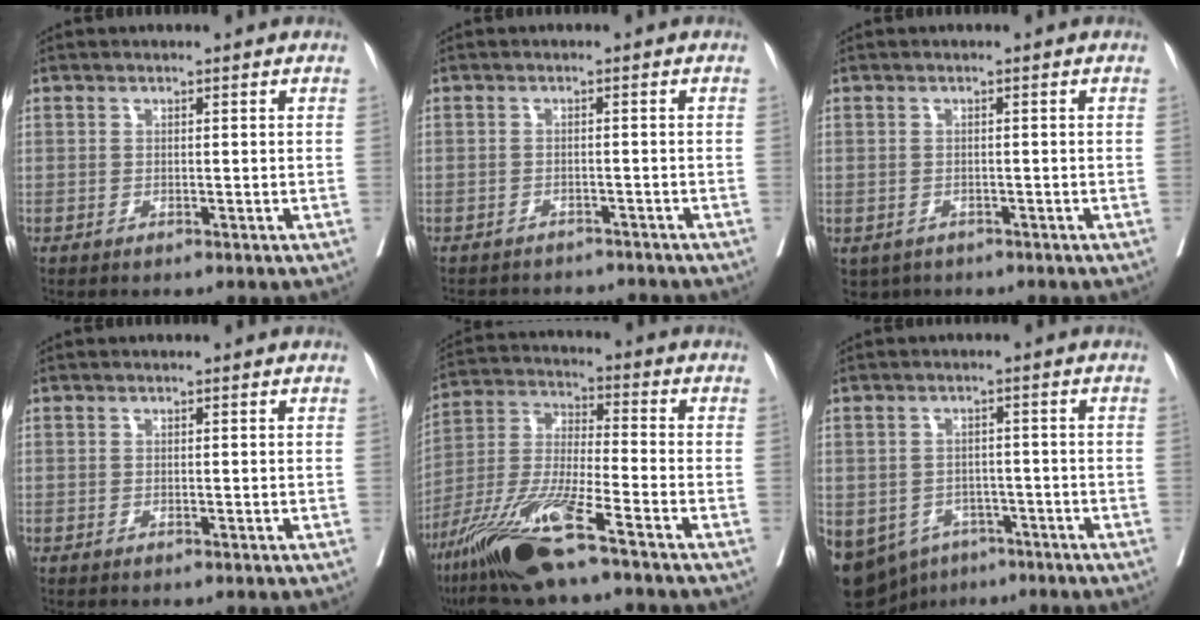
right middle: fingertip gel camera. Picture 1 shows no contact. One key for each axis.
{"total": 8.0, "fx": -7.6, "fy": 2.1, "fz": 1.3, "tx": -0.019, "ty": 0.007, "tz": -0.094}
{"total": 3.2, "fx": -2.0, "fy": 2.4, "fz": 0.7, "tx": -0.010, "ty": -0.002, "tz": -0.028}
{"total": 0.0}
{"total": 15.7, "fx": -9.8, "fy": 1.1, "fz": 12.2, "tx": -0.259, "ty": -0.036, "tz": -0.186}
{"total": 20.0, "fx": -9.4, "fy": 15.4, "fz": 8.6, "tx": -0.270, "ty": -0.009, "tz": -0.123}